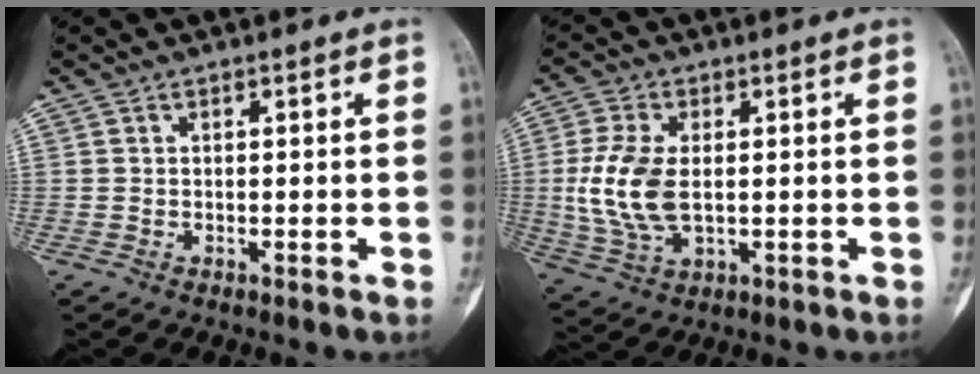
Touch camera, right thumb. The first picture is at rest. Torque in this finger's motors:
{"motor_torque": [1.49, 1.69, 1.54, -0.34, 0.42]}